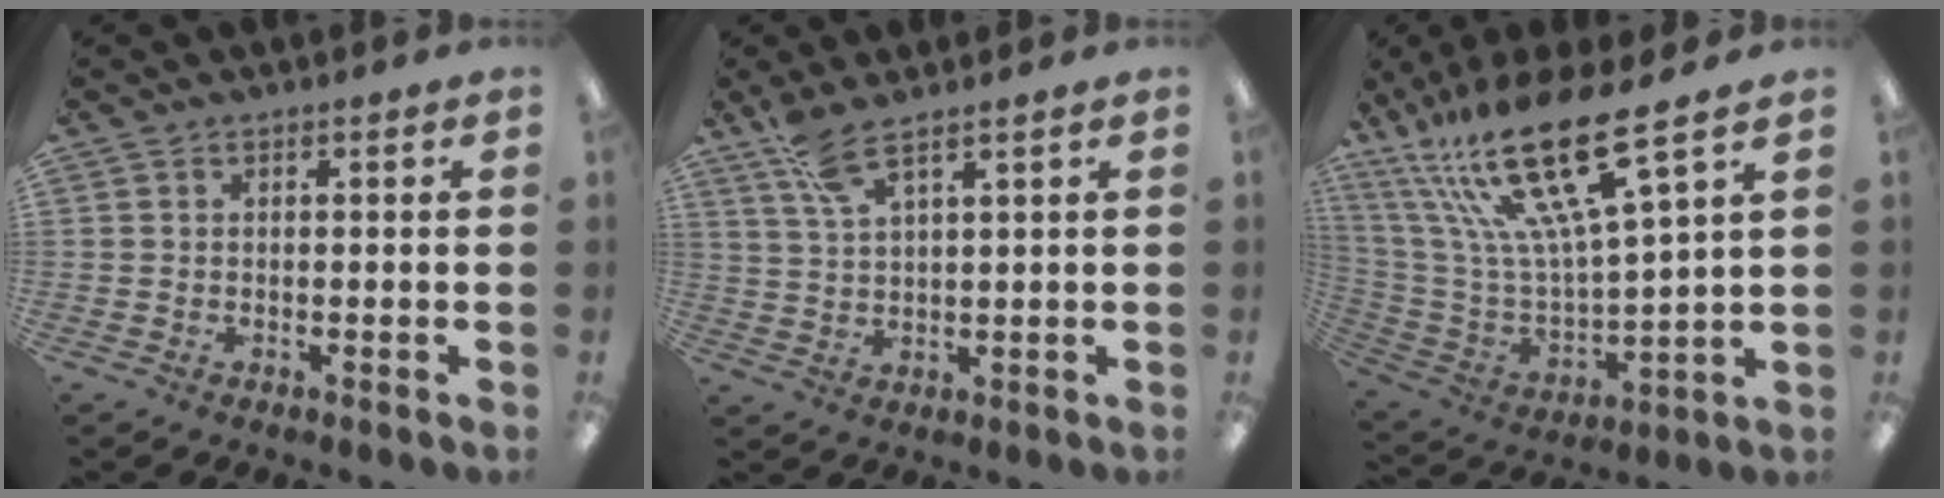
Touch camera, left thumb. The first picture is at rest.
{"total": 5.6, "force": [4.4, 0.6, 3.4], "torque": [-0.081, -0.016, 0.078]}
{"total": 23.7, "force": [16.2, 5.4, 16.4], "torque": [-0.328, -0.100, 0.270]}